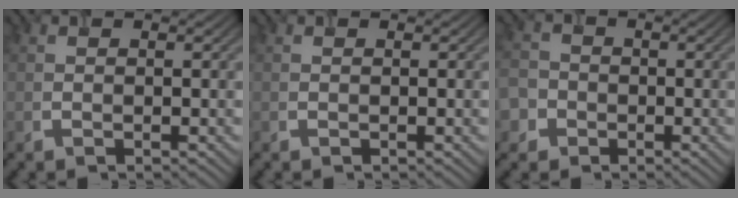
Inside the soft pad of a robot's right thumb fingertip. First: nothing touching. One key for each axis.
{"total": 0.0}
{"total": 3.6, "fx": -1.7, "fy": 3.1, "fz": 0.6, "tx": -0.009, "ty": -0.010, "tz": -0.045}